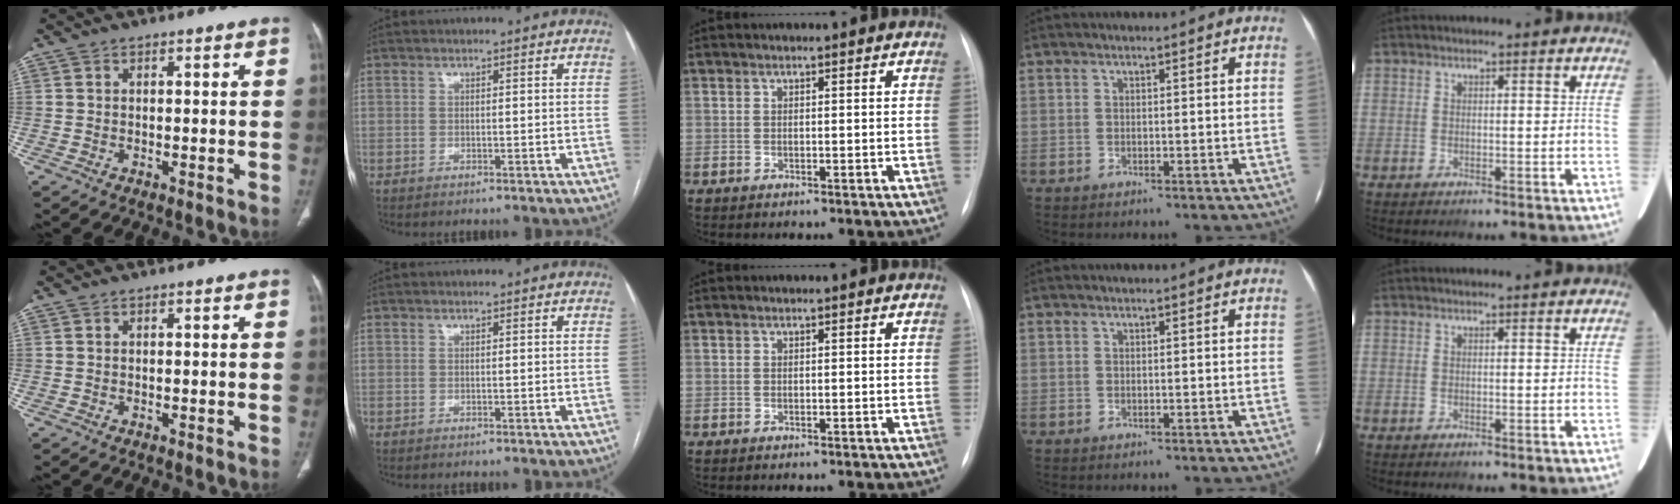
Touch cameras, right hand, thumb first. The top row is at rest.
{}